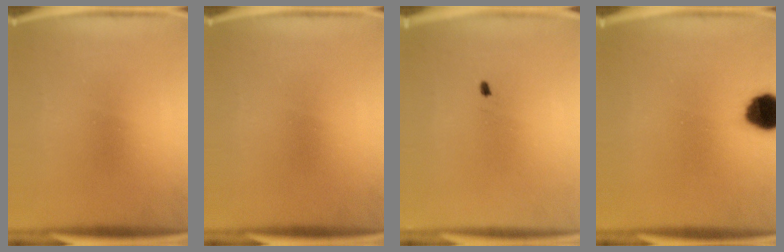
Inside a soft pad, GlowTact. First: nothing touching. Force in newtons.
{"total": 0.0}
{"total": 0.5}
{"total": 9.5}